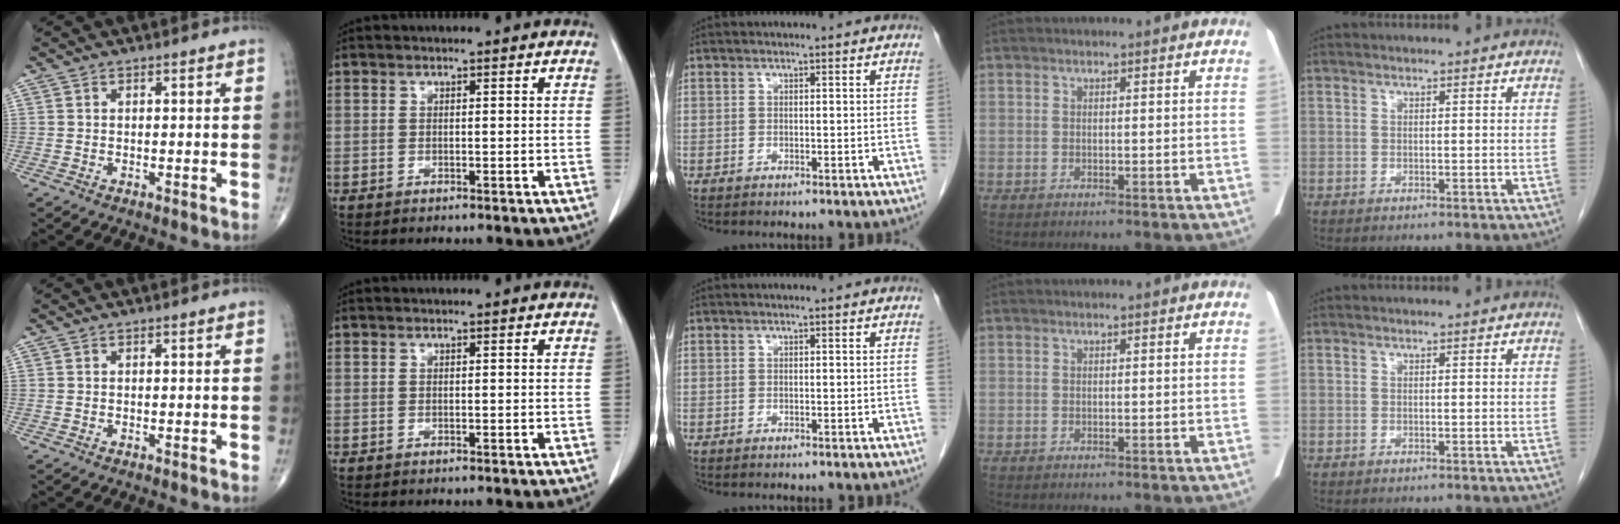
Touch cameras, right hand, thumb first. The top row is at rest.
{}